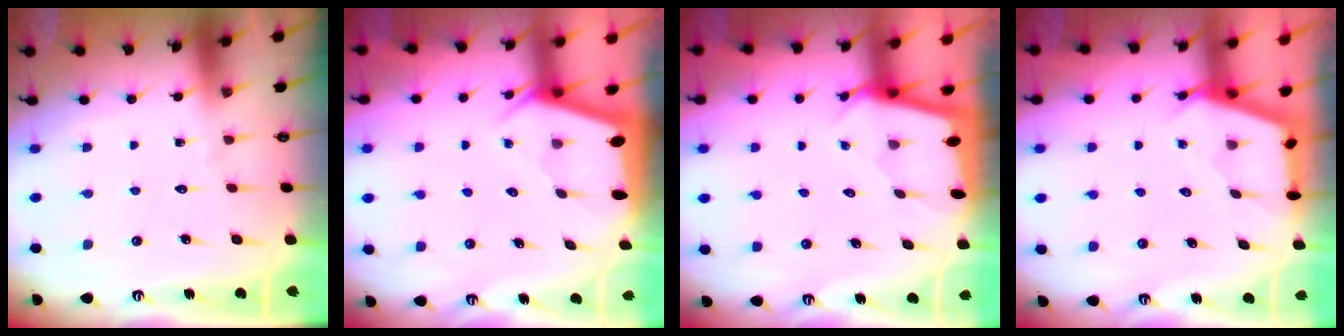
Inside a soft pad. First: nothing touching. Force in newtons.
{"total": 2.1, "press": 2.1, "slide": 0.3}
{"total": 1.5, "press": 1.5, "slide": 0.1}
{"total": 3.0, "press": 3.0, "slide": 0.4}